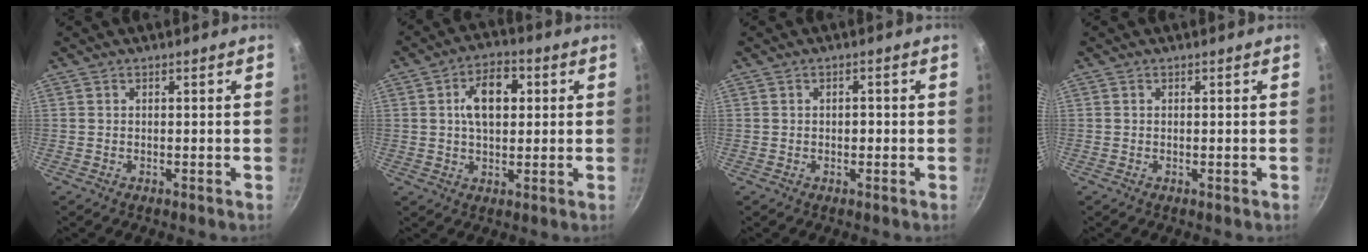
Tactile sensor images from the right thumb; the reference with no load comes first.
{"total": 9.6, "force": [2.0, 5.9, 7.3], "torque": [-0.093, 0.009, 0.024]}
{"total": 1.7, "force": [-0.1, 1.1, 1.2], "torque": [-0.015, 0.005, -0.002]}
{"total": 0.0}